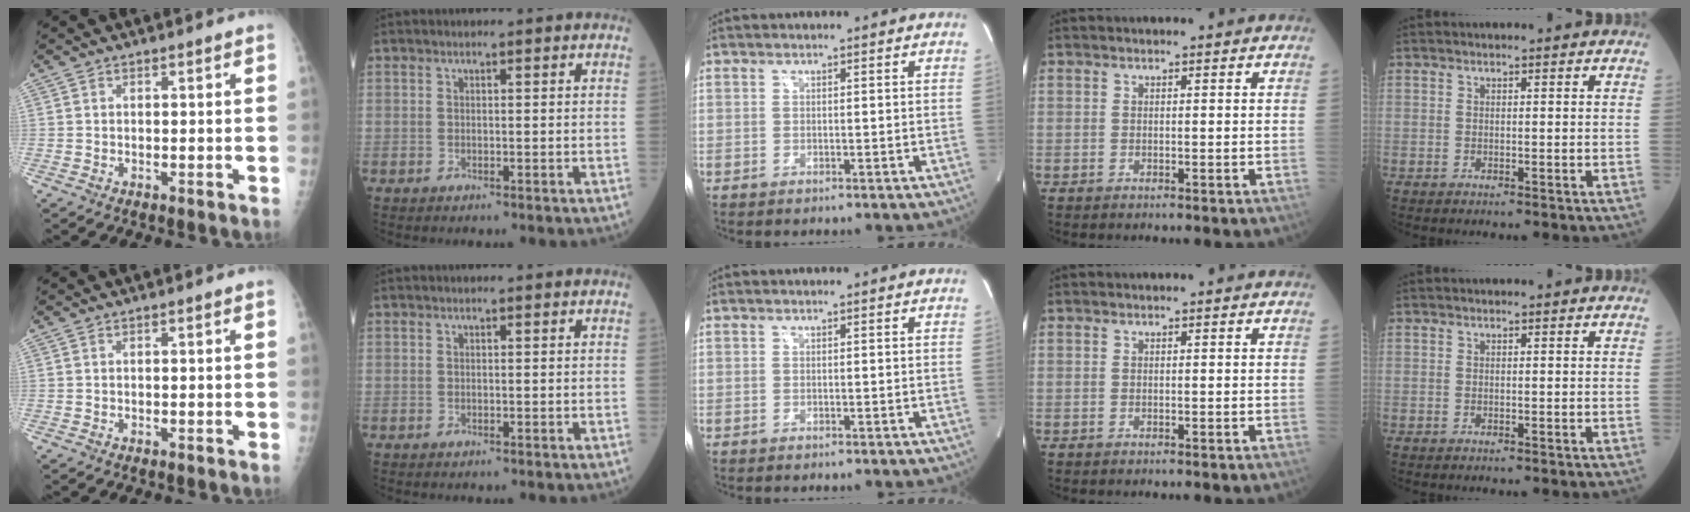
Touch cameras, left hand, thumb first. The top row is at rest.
{}